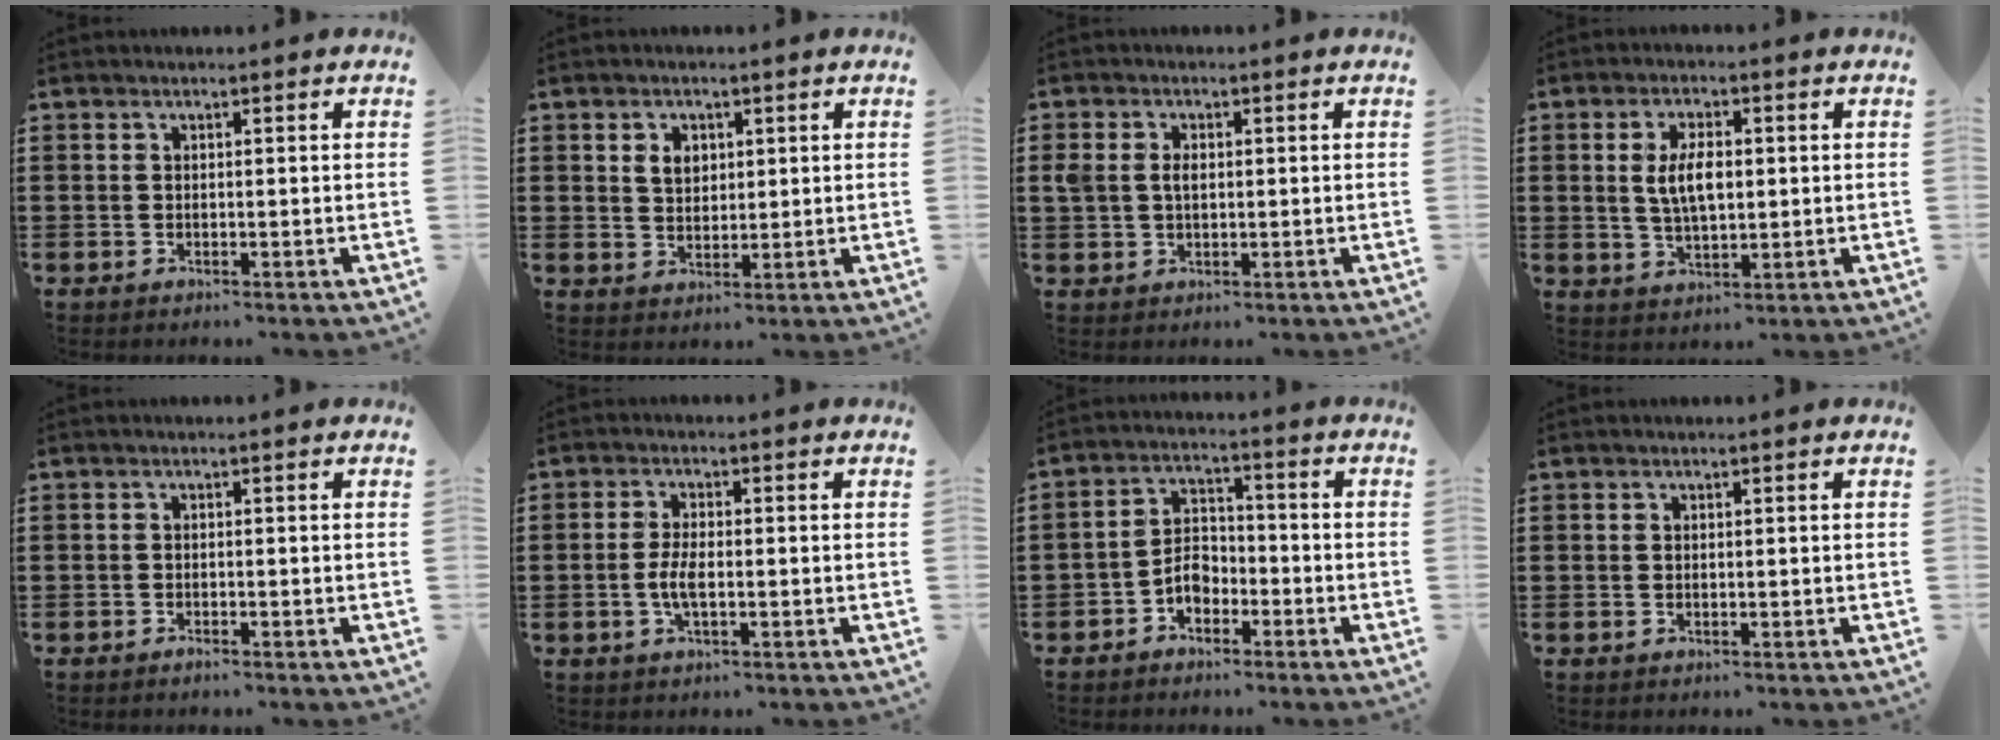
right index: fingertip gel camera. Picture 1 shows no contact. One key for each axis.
{"total": 3.3, "fx": 1.2, "fy": 2.5, "fz": 1.9, "tx": -0.047, "ty": 0.011, "tz": 0.020}
{"total": 2.7, "fx": 0.3, "fy": 1.9, "fz": 1.9, "tx": -0.048, "ty": 0.007, "tz": 0.003}
{"total": 5.8, "fx": 0.5, "fy": 2.5, "fz": 5.2, "tx": -0.103, "ty": 0.003, "tz": 0.003}
{"total": 0.8, "fx": -0.7, "fy": 0.0, "fz": 0.3, "tx": -0.010, "ty": -0.007, "tz": -0.011}
{"total": 3.7, "fx": -0.8, "fy": 1.1, "fz": 3.4, "tx": -0.077, "ty": -0.006, "tz": -0.018}
{"total": 4.2, "fx": -2.4, "fy": 2.6, "fz": 2.2, "tx": -0.051, "ty": 0.004, "tz": -0.049}
{"total": 0.0}